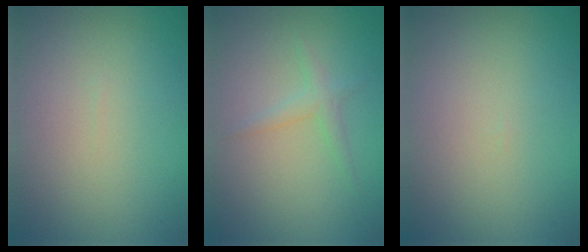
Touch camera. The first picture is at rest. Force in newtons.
{"total": 1.4, "press": 1.4, "slide": 0.0}
{"total": 0.0}